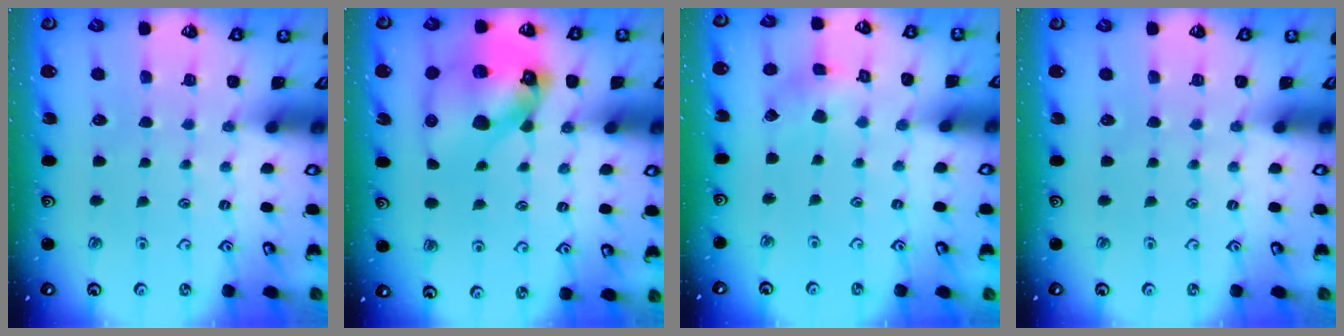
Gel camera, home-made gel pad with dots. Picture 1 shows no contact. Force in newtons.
{"total": 18.0, "press": 17.8, "slide": 2.4}
{"total": 2.6, "press": 2.6, "slide": 0.3}
{"total": 0.0}